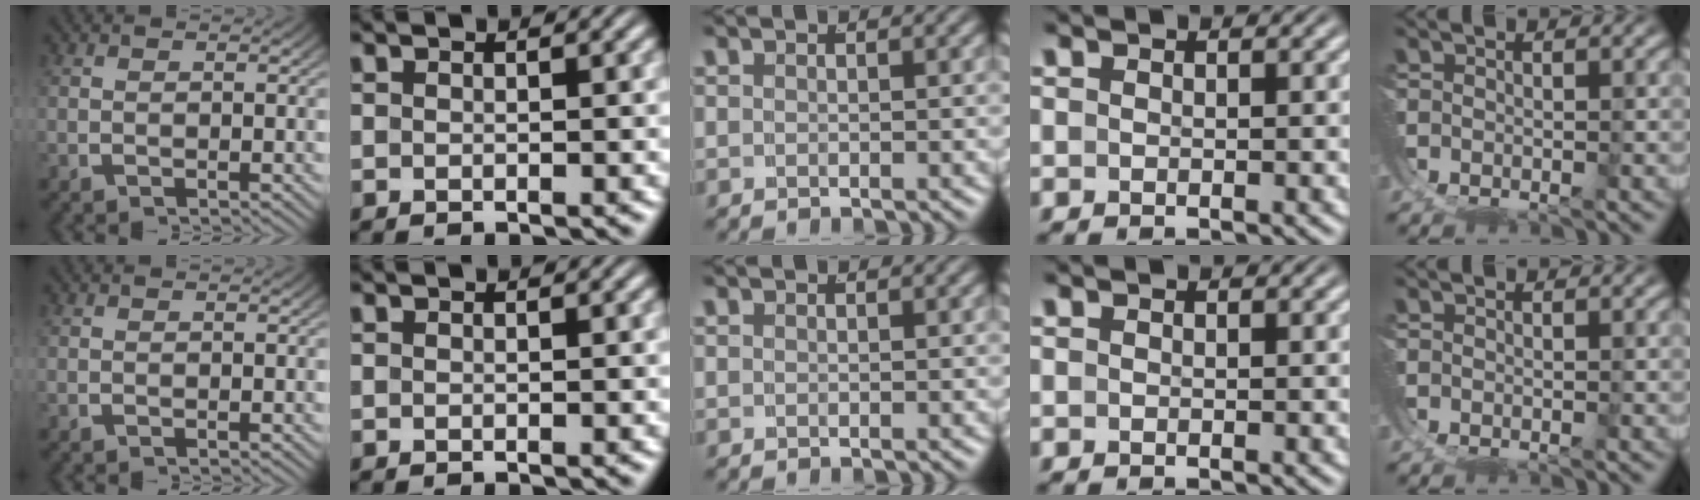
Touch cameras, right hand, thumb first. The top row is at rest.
{}